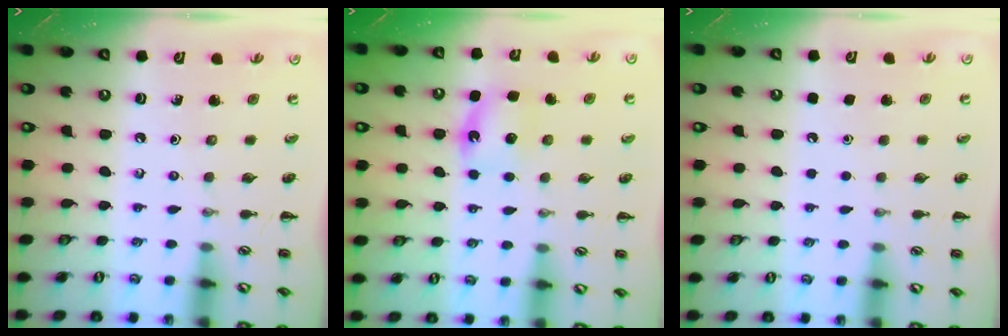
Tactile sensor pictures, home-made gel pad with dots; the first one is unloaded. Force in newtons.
{"total": 5.6, "press": 5.3, "slide": 1.8}
{"total": 1.7, "press": 1.7, "slide": 0.1}